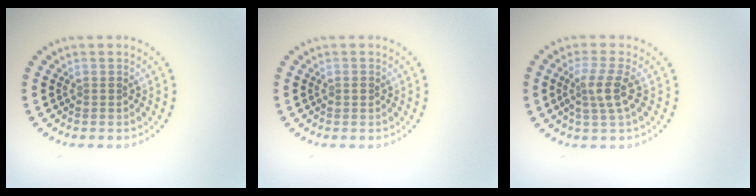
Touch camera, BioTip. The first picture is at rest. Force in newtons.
{"total": 0.7, "press": 0.7, "slide": 0.2}
{"total": 2.7, "press": 2.2, "slide": 1.6}